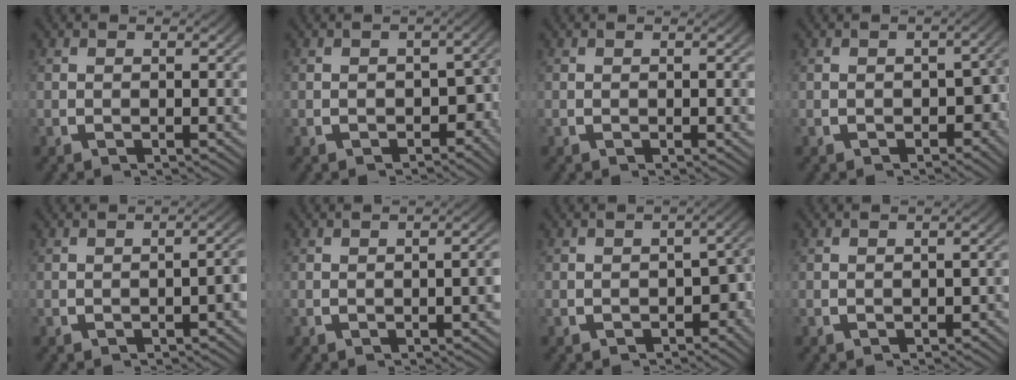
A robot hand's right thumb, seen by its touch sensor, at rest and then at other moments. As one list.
[{"total": 3.0, "force": [-1.6, 1.9, 1.7], "torque": [-0.021, -0.019, -0.014]}, {"total": 0.0}, {"total": 2.6, "force": [-1.3, 1.6, 1.5], "torque": [-0.020, -0.015, -0.011]}, {"total": 2.1, "force": [-1.1, 0.6, 1.7], "torque": [-0.019, 0.003, -0.013]}, {"total": 1.5, "force": [-0.6, 0.3, 1.3], "torque": [-0.014, 0.003, -0.008]}, {"total": 3.0, "force": [-1.6, 1.8, 1.9], "torque": [-0.025, -0.016, -0.015]}, {"total": 1.2, "force": [-1.1, 0.5, 0.4], "torque": [-0.001, -0.003, -0.016]}]